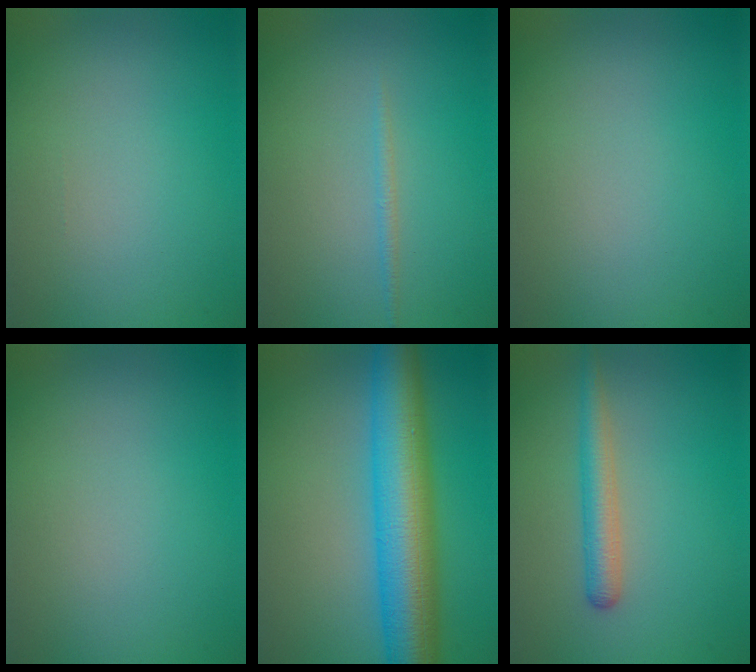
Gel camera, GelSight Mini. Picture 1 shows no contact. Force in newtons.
{"total": 0.7, "press": 0.7, "slide": 0.1}
{"total": 0.0}
{"total": 0.0}
{"total": 9.6, "press": 9.6, "slide": 0.1}
{"total": 2.5, "press": 2.5, "slide": 0.1}